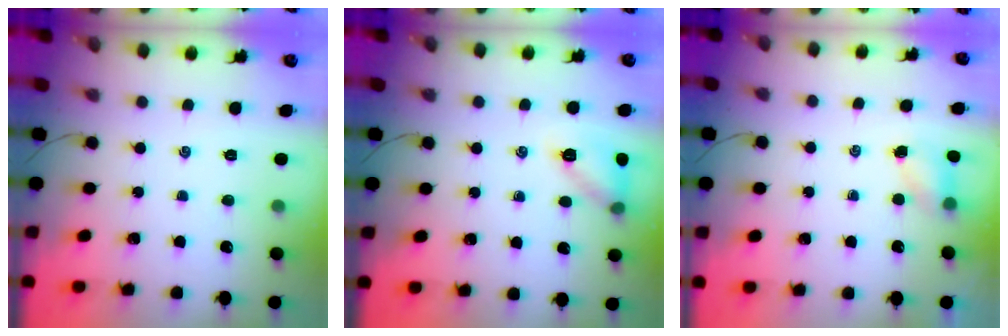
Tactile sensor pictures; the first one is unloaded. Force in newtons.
{"total": 10.4, "press": 10.4, "slide": 0.5}
{"total": 4.0, "press": 3.9, "slide": 1.0}